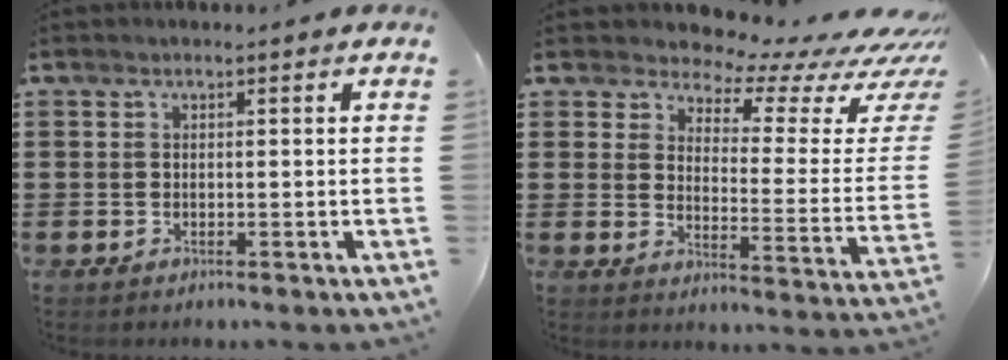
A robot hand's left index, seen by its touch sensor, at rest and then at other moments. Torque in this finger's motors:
{"motor_torque": [2.14, 0.00, 0.43, 0.01]}